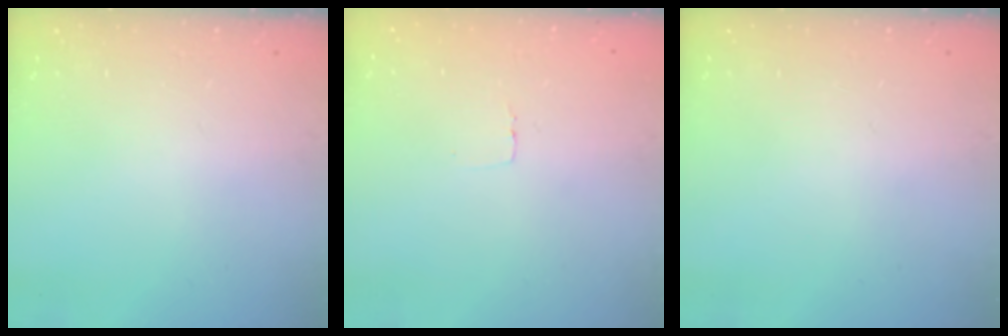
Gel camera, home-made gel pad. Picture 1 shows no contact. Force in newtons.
{"total": 2.3, "press": 2.3, "slide": 0.1}
{"total": 0.0}